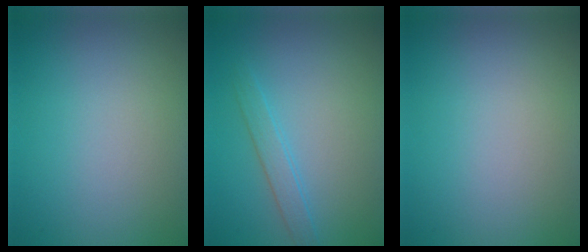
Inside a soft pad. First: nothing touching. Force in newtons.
{"total": 1.7, "press": 1.7, "slide": 0.1}
{"total": 0.0}